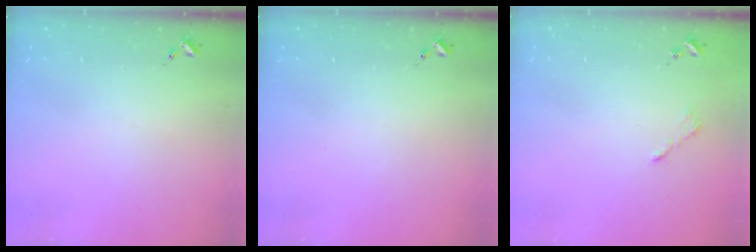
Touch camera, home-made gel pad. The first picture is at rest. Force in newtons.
{"total": 0.0}
{"total": 2.6, "press": 2.6, "slide": 0.4}